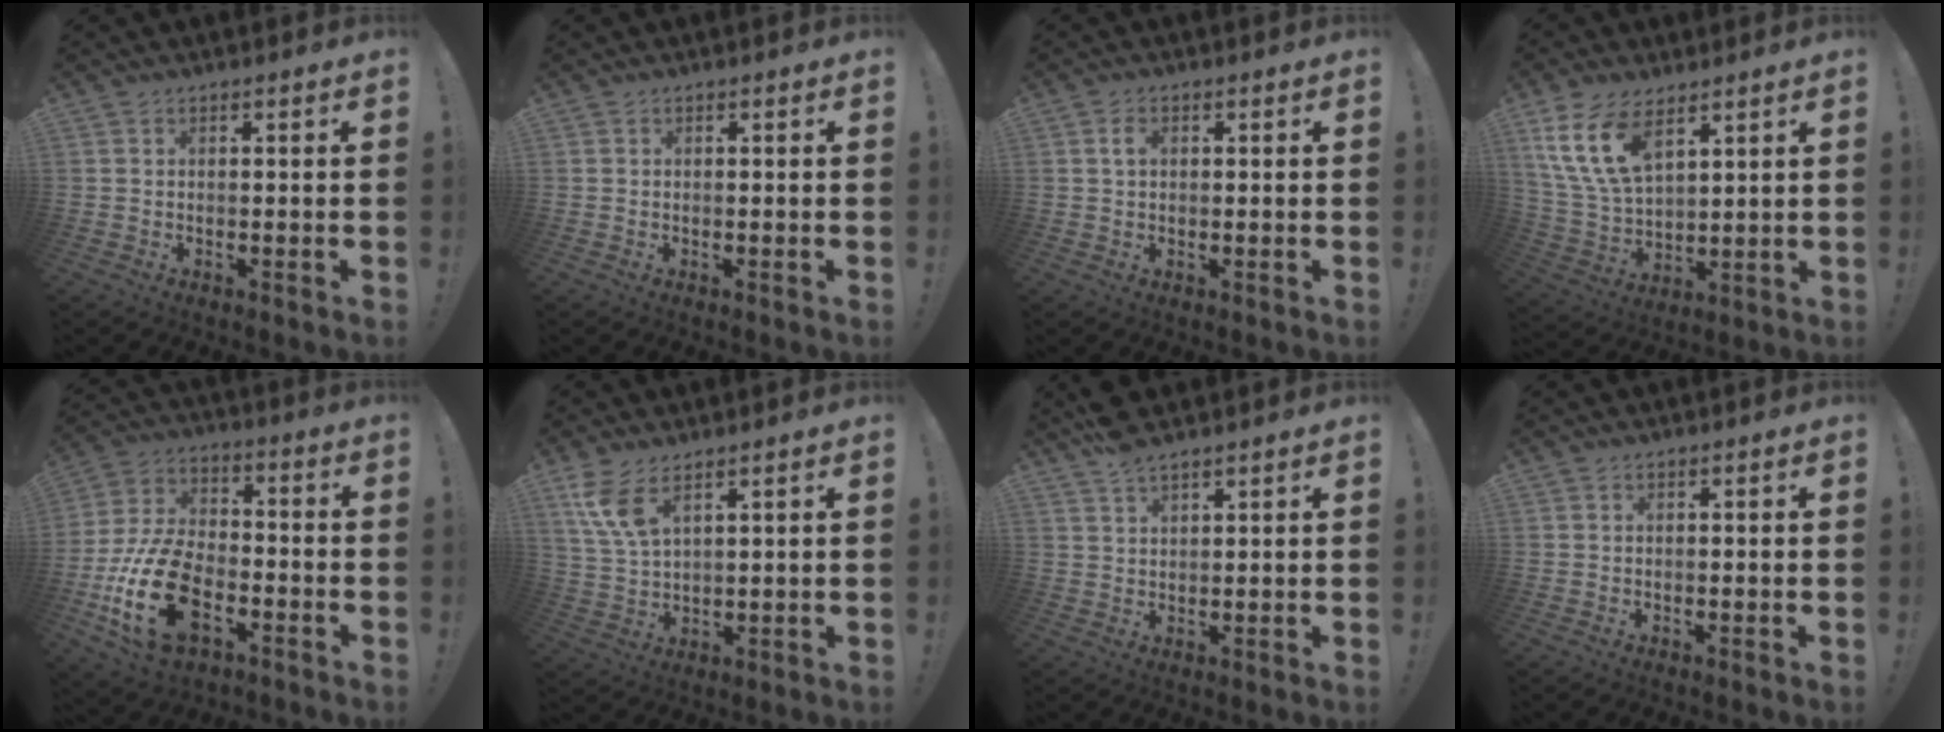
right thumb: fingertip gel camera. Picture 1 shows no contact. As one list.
[{"total": 0.0}, {"total": 2.4, "force": [0.7, 1.3, 1.9], "torque": [-0.032, 0.001, 0.009]}, {"total": 14.4, "force": [8.1, 7.4, 9.3], "torque": [-0.213, -0.030, 0.155]}, {"total": 21.6, "force": [-8.1, 12.8, 15.4], "torque": [-0.286, 0.046, -0.130]}, {"total": 8.3, "force": [5.1, 3.1, 5.8], "torque": [-0.120, -0.018, 0.095]}, {"total": 5.0, "force": [4.2, 1.6, 2.3], "torque": [-0.043, -0.023, 0.078]}, {"total": 0.0}]